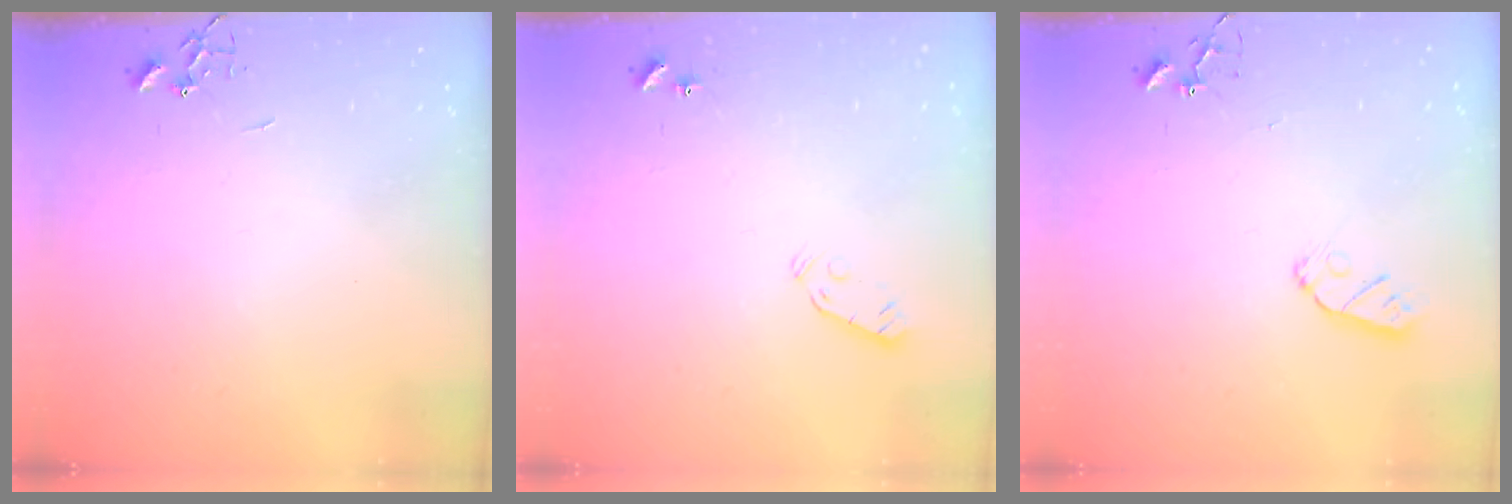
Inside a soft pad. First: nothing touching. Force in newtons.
{"total": 3.9, "press": 3.8, "slide": 0.9}
{"total": 4.5, "press": 4.5, "slide": 0.6}